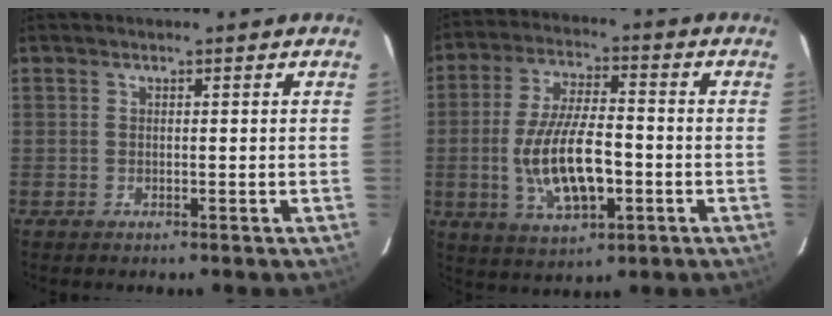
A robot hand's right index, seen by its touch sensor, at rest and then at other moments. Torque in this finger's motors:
{"motor_torque": [1.31, -0.83, 0.44, 0.21]}